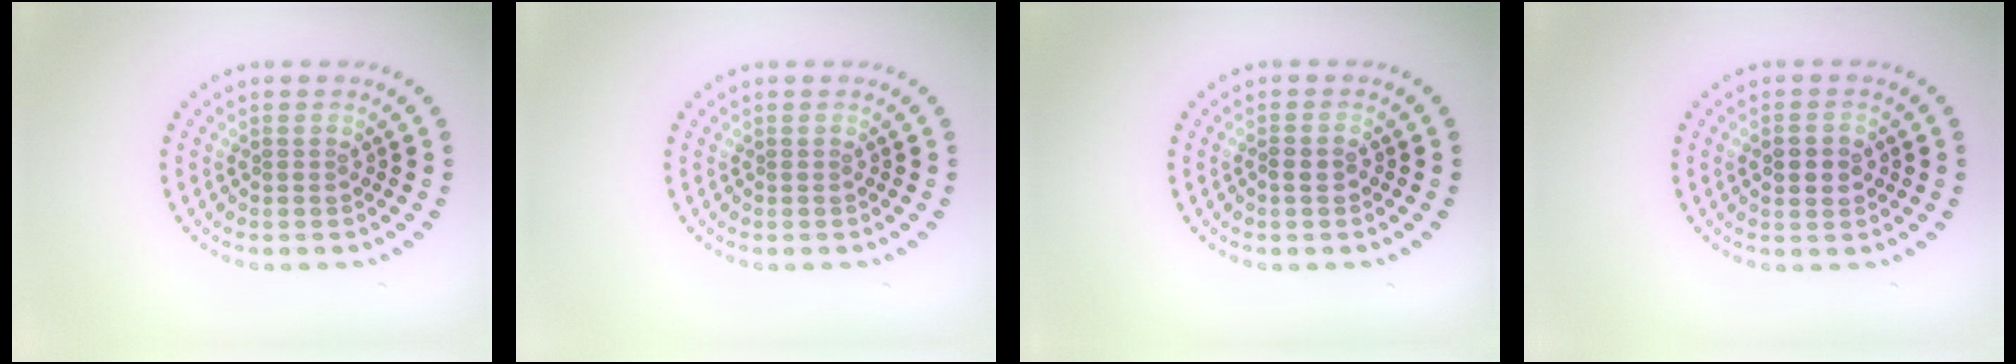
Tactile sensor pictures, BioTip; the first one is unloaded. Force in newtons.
{"total": 0.0}
{"total": 0.9, "press": 0.8, "slide": 0.3}
{"total": 3.1, "press": 3.1, "slide": 0.1}